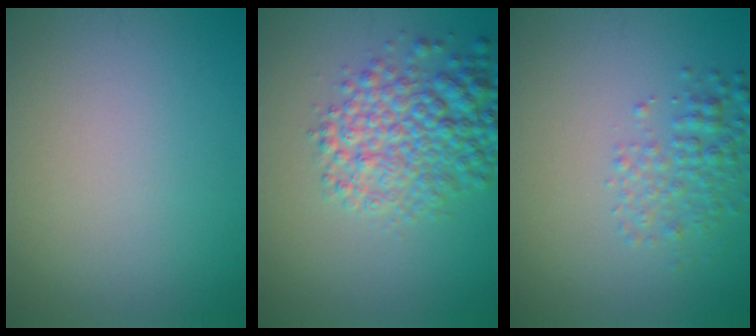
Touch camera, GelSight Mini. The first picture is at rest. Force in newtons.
{"total": 6.3, "press": 6.3, "slide": 0.2}
{"total": 2.6, "press": 2.6, "slide": 0.1}